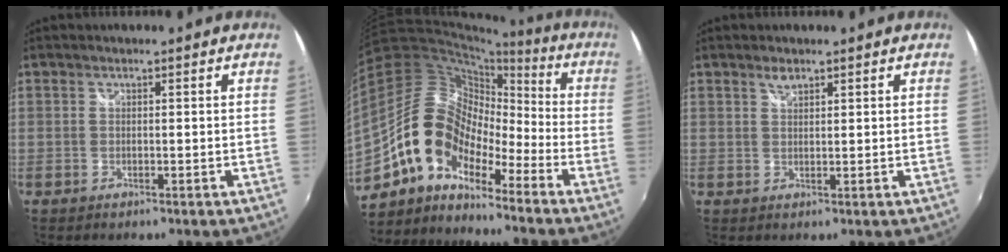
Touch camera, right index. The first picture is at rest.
{"total": 13.2, "force": [-8.3, 7.0, 7.6], "torque": [-0.130, 0.019, -0.171]}
{"total": 1.7, "force": [1.3, 0.7, 0.8], "torque": [-0.013, 0.002, 0.023]}